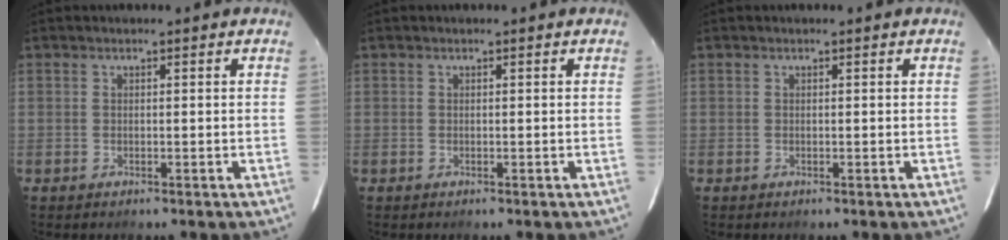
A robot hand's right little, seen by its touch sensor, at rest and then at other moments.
{"total": 0.0}
{"total": 0.0}